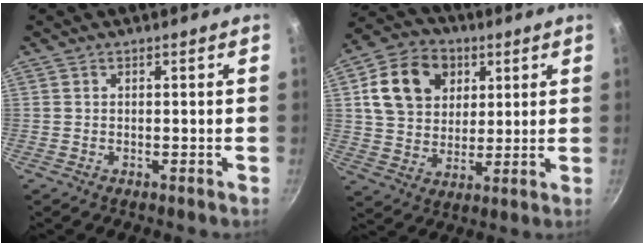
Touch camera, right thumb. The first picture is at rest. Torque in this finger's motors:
{"motor_torque": [-1.02, 1.28, 0.67, 0.37, 0.20]}